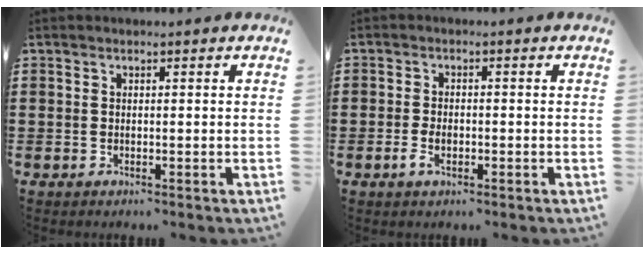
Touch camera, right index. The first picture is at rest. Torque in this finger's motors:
{"motor_torque": [1.07, 1.07, 0.03, 0.02]}